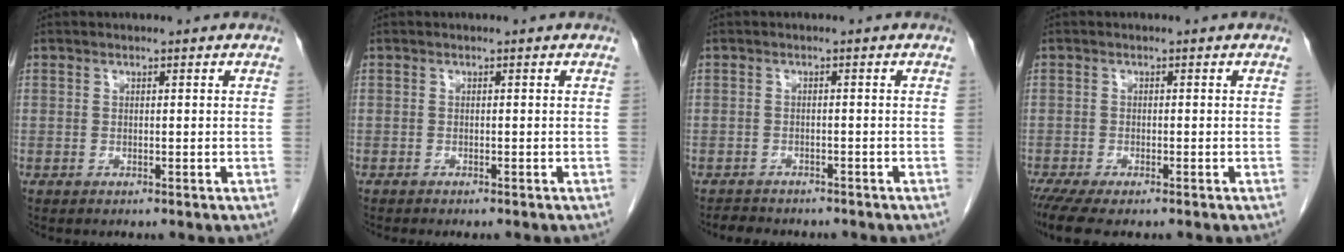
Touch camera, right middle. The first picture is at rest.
{"total": 1.9, "force": [-1.6, 0.3, 0.8], "torque": [-0.014, -0.004, -0.020]}
{"total": 4.3, "force": [-3.8, 1.6, 1.2], "torque": [-0.025, -0.005, -0.052]}
{"total": 6.0, "force": [-4.6, 1.3, 3.5], "torque": [-0.053, -0.014, -0.074]}